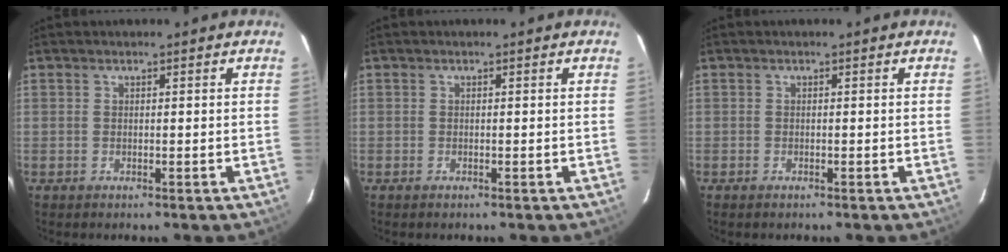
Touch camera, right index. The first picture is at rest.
{"total": 0.0}
{"total": 0.7, "force": [-0.6, 0.2, 0.3], "torque": [-0.008, -0.003, -0.012]}